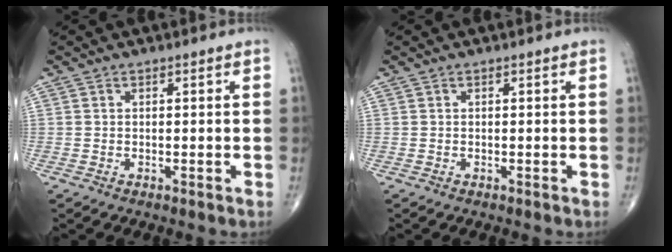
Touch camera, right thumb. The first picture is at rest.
{"total": 0.0}